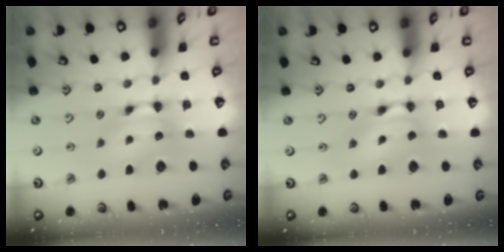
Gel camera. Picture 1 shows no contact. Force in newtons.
{"total": 1.4, "press": 1.4, "slide": 0.1}